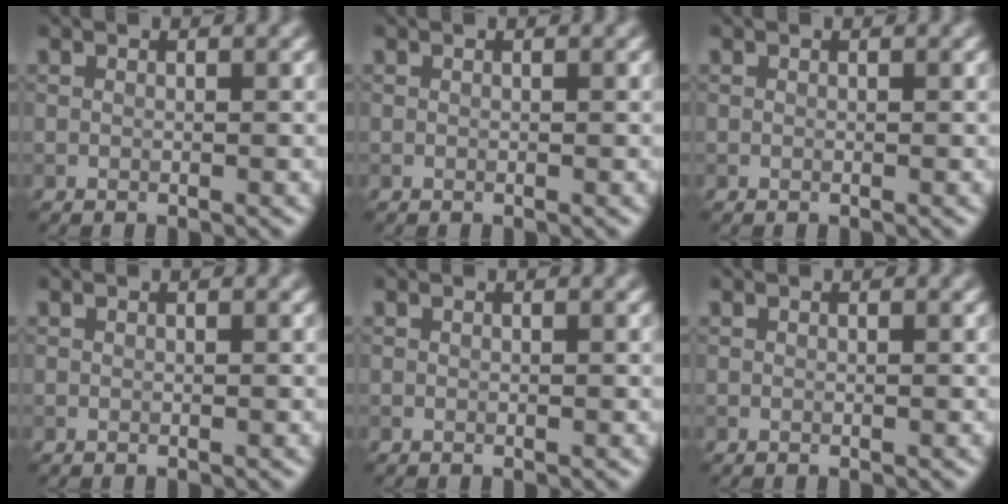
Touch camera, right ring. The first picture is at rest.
{"total": 0.0}
{"total": 0.0}
{"total": 0.0}
{"total": 0.0}
{"total": 0.0}